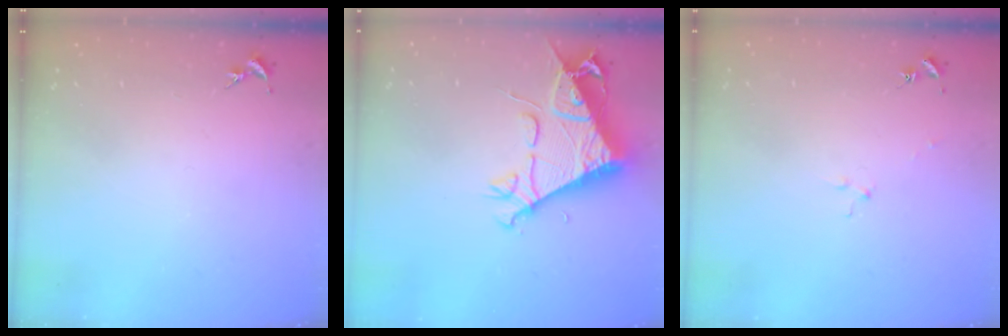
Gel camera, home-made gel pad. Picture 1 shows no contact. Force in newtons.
{"total": 8.6, "press": 8.6, "slide": 1.0}
{"total": 2.5, "press": 2.5, "slide": 0.3}